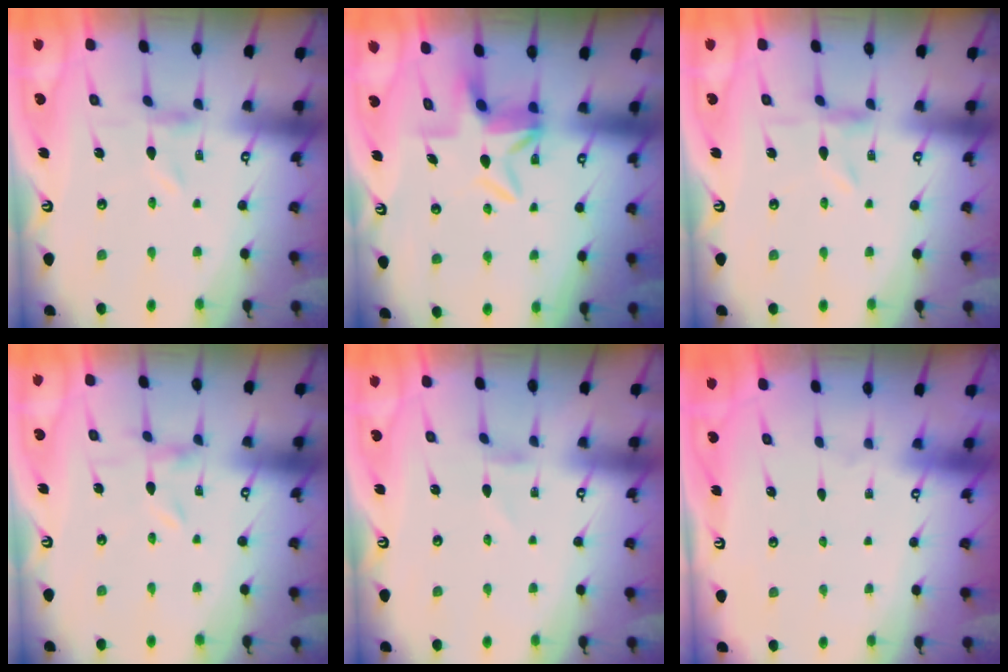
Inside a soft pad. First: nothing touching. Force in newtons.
{"total": 6.2, "press": 5.8, "slide": 2.2}
{"total": 1.5, "press": 1.4, "slide": 0.4}
{"total": 0.0}
{"total": 0.0}
{"total": 1.6, "press": 1.6, "slide": 0.1}